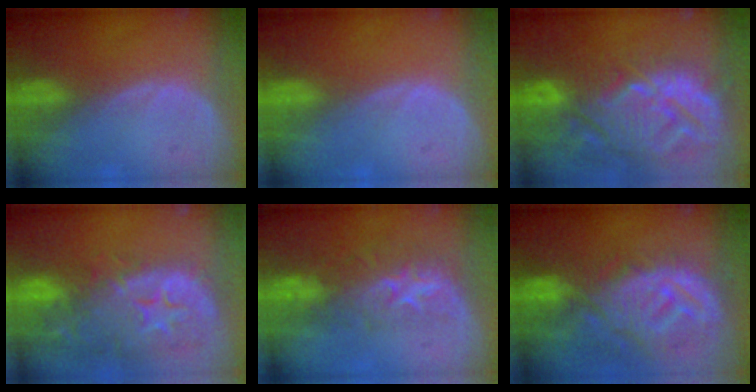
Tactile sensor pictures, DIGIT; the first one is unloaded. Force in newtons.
{"total": 0.0}
{"total": 14.7, "press": 12.6, "slide": 7.5}
{"total": 14.1, "press": 11.4, "slide": 8.3}
{"total": 8.2, "press": 7.4, "slide": 3.7}
{"total": 12.4, "press": 11.1, "slide": 5.7}